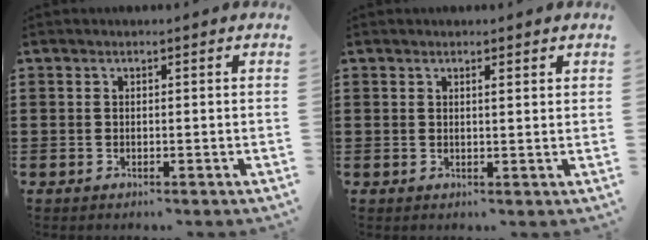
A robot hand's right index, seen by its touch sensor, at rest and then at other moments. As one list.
[{"total": 1.0, "force": [0.6, 0.0, 0.8], "torque": [-0.017, -0.001, 0.010]}]